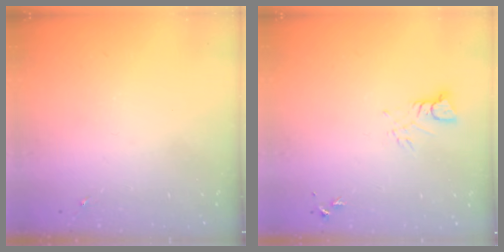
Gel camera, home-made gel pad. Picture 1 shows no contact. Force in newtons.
{"total": 3.5, "press": 3.5, "slide": 0.2}